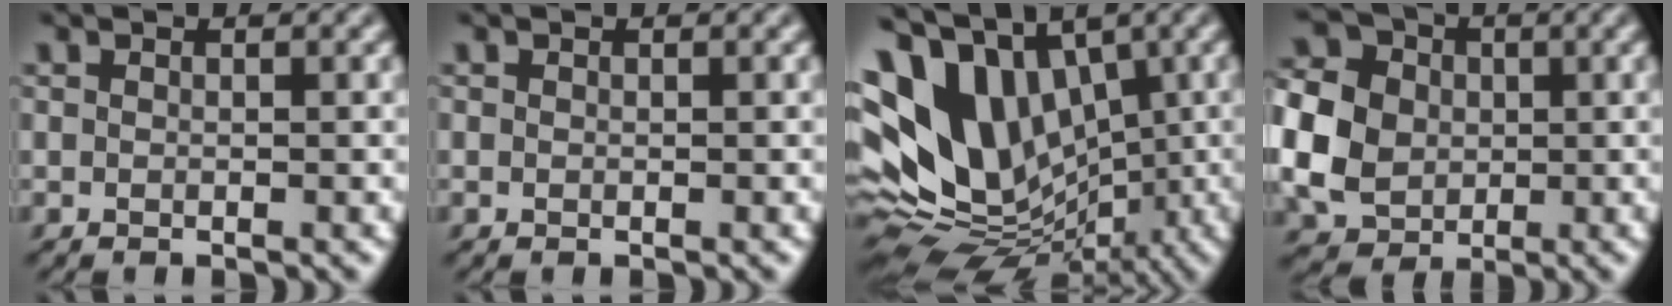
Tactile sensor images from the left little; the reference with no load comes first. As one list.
[{"total": 0.0}, {"total": 14.0, "force": [2.2, 9.7, 9.9], "torque": [-0.200, 0.002, 0.037]}, {"total": 8.1, "force": [-0.8, 6.9, 4.3], "torque": [-0.114, 0.000, -0.022]}]